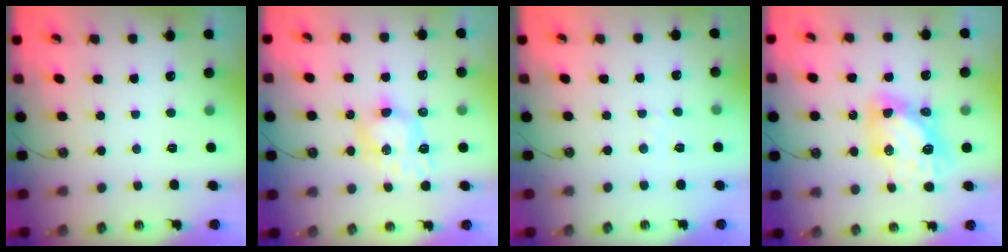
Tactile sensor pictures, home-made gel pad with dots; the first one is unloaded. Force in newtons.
{"total": 8.0, "press": 8.0, "slide": 0.1}
{"total": 3.1, "press": 3.1, "slide": 0.5}
{"total": 12.2, "press": 12.1, "slide": 1.3}